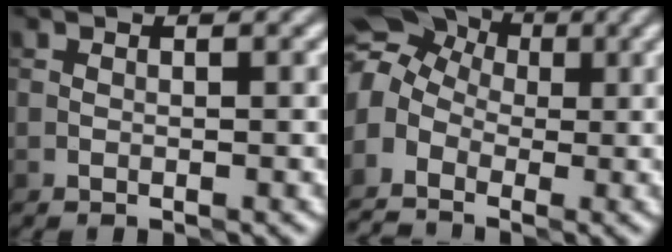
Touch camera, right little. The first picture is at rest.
{"total": 7.5, "force": [-1.8, 6.3, 3.6], "torque": [-0.079, 0.014, -0.040]}